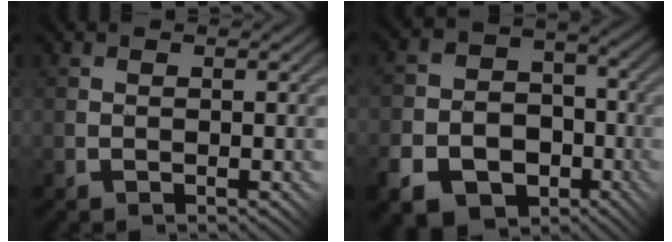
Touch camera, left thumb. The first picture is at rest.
{"total": 12.3, "force": [-6.2, 9.1, 5.5], "torque": [-0.119, -0.031, -0.118]}